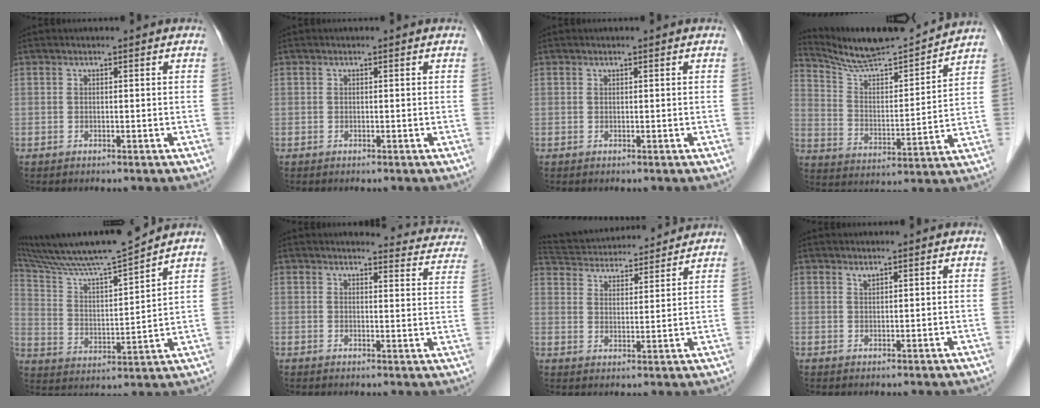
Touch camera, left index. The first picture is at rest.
{"total": 0.0}
{"total": 0.0}
{"total": 15.0, "force": [14.4, -0.3, 4.0], "torque": [-0.077, 0.003, 0.240]}
{"total": 14.3, "force": [12.9, -1.3, 6.0], "torque": [-0.115, 0.003, 0.229]}
{"total": 12.5, "force": [12.0, 2.5, 2.6], "torque": [0.008, -0.043, 0.100]}
{"total": 16.5, "force": [15.5, 3.3, 4.6], "torque": [-0.089, 0.039, 0.239]}
{"total": 0.5, "force": [0.5, 0.0, 0.2], "torque": [-0.005, -0.001, 0.011]}